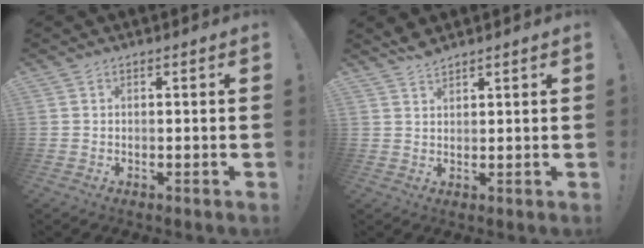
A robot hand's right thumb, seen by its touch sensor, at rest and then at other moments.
{"total": 3.0, "force": [2.8, 0.7, 0.8], "torque": [-0.006, -0.021, 0.049]}